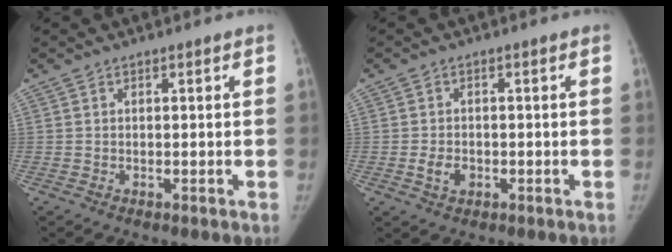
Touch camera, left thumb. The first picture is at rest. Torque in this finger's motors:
{"motor_torque": [-0.38, 0.32, 0.08, -0.34, -0.01]}